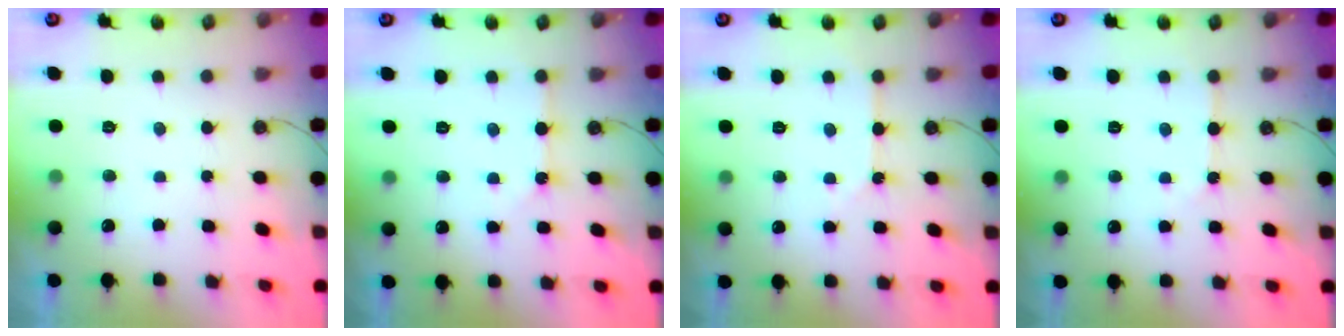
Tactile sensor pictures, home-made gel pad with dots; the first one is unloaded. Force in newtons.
{"total": 3.8, "press": 3.8, "slide": 0.5}
{"total": 3.0, "press": 3.0, "slide": 0.4}
{"total": 3.5, "press": 3.5, "slide": 0.5}